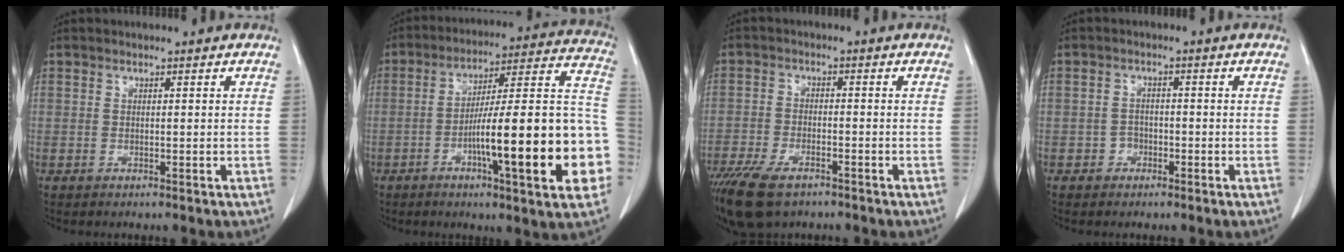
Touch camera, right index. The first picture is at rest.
{"total": 23.2, "force": [-6.5, 2.4, 22.2], "torque": [-0.244, 0.021, -0.092]}
{"total": 9.5, "force": [-6.8, 3.5, 5.6], "torque": [-0.102, -0.016, -0.115]}
{"total": 1.9, "force": [-1.0, 1.6, 0.3], "torque": [0.000, 0.008, -0.019]}